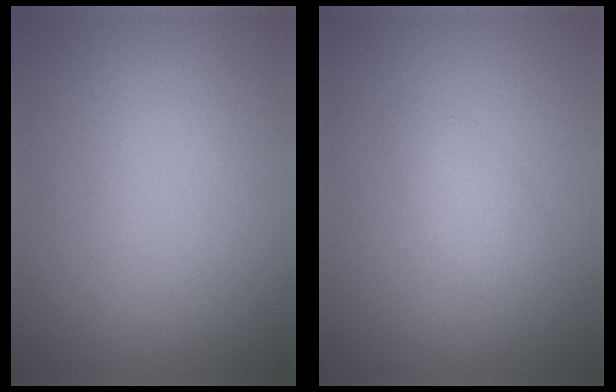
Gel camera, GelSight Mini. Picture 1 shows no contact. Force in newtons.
{"total": 1.4, "press": 1.4, "slide": 0.1}